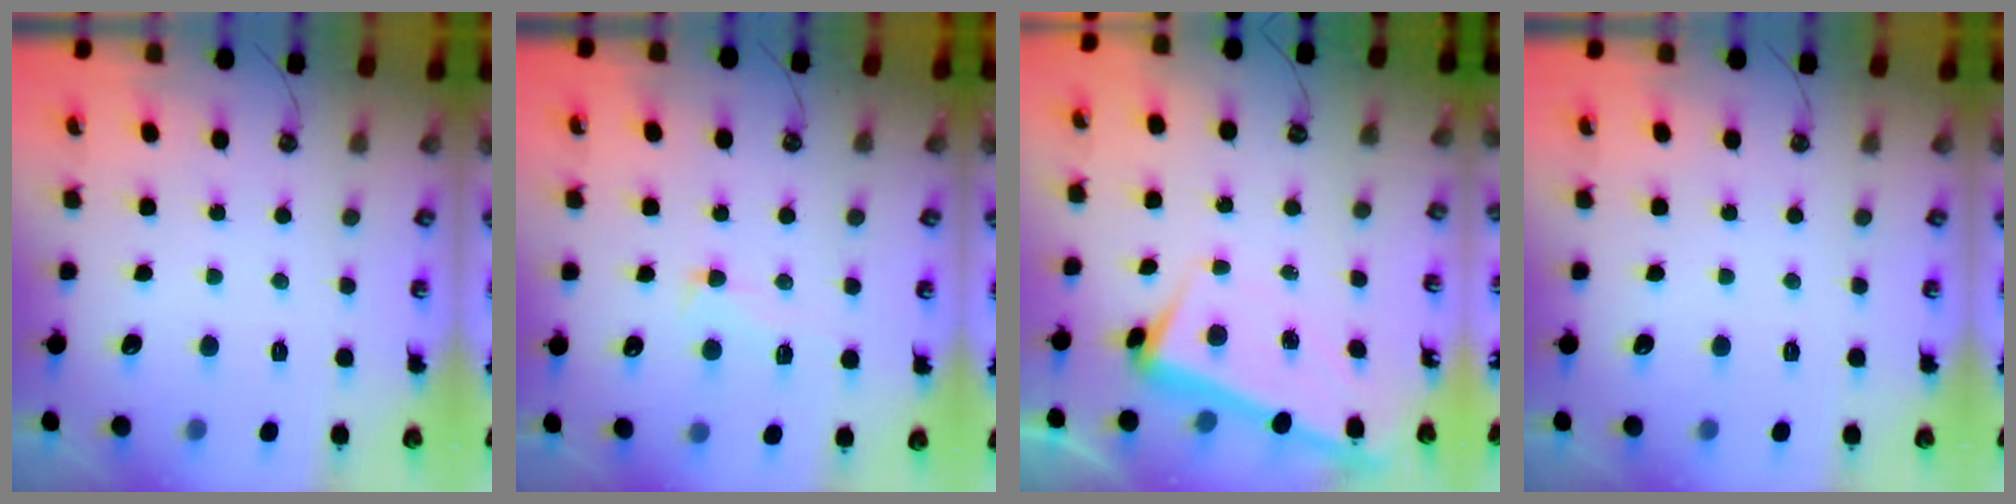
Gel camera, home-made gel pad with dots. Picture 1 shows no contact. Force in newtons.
{"total": 2.4, "press": 2.2, "slide": 1.0}
{"total": 3.6, "press": 3.4, "slide": 1.2}
{"total": 0.0}